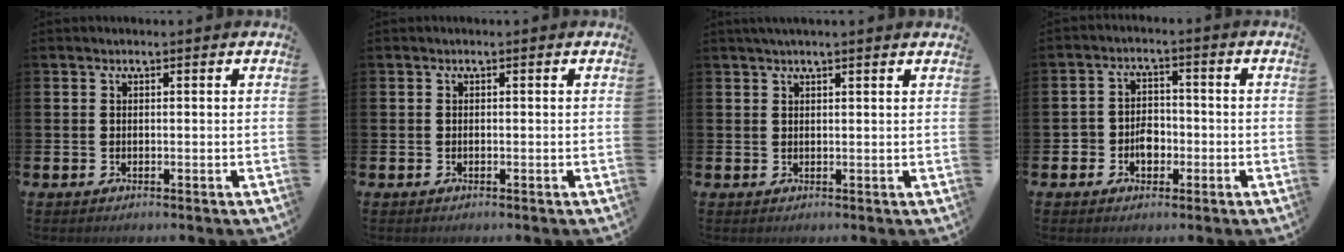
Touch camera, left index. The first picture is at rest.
{"total": 0.0}
{"total": 1.5, "force": [1.3, -0.2, 0.7], "torque": [-0.017, 0.003, 0.025]}
{"total": 3.6, "force": [-1.4, 2.8, 1.7], "torque": [-0.024, 0.002, -0.034]}